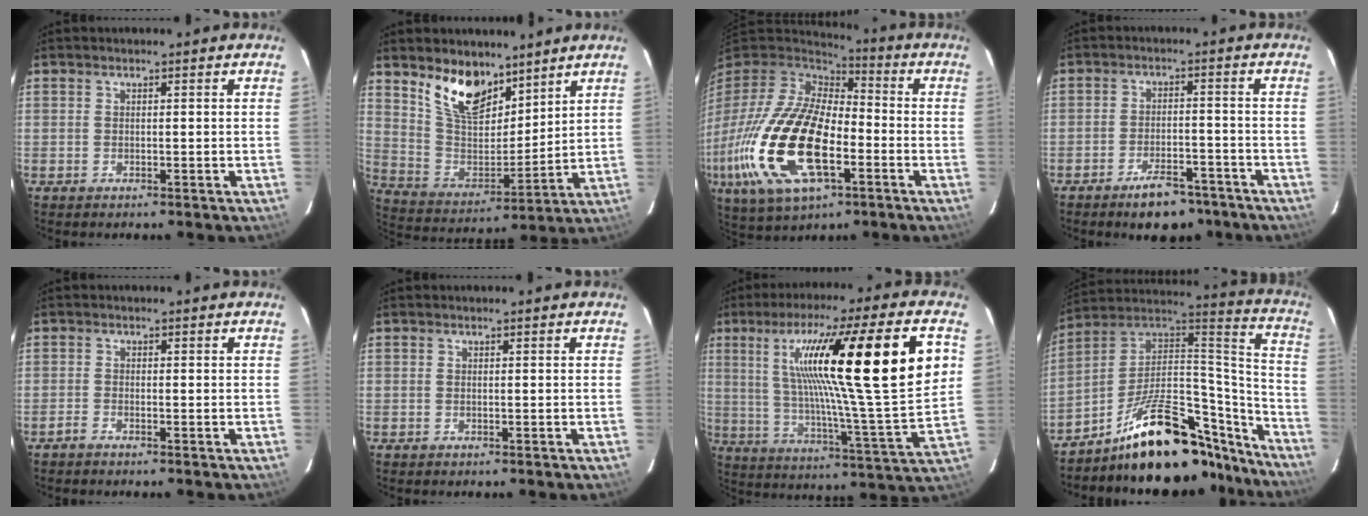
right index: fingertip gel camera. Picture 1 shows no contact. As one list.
[{"total": 13.6, "force": [9.5, 6.6, 7.1], "torque": [-0.140, -0.002, 0.187]}, {"total": 27.3, "force": [-8.3, 13.6, 22.1], "torque": [-0.487, -0.051, -0.143]}, {"total": 8.4, "force": [-6.3, 3.6, 4.2], "torque": [-0.081, 0.012, -0.086]}, {"total": 1.0, "force": [-1.0, 0.1, 0.4], "torque": [-0.016, 0.001, -0.024]}, {"total": 0.0}, {"total": 27.6, "force": [8.6, 1.3, 26.2], "torque": [-0.421, 0.013, 0.146]}, {"total": 27.3, "force": [-20.2, 10.6, 15.0], "torque": [-0.211, 0.051, -0.298]}]